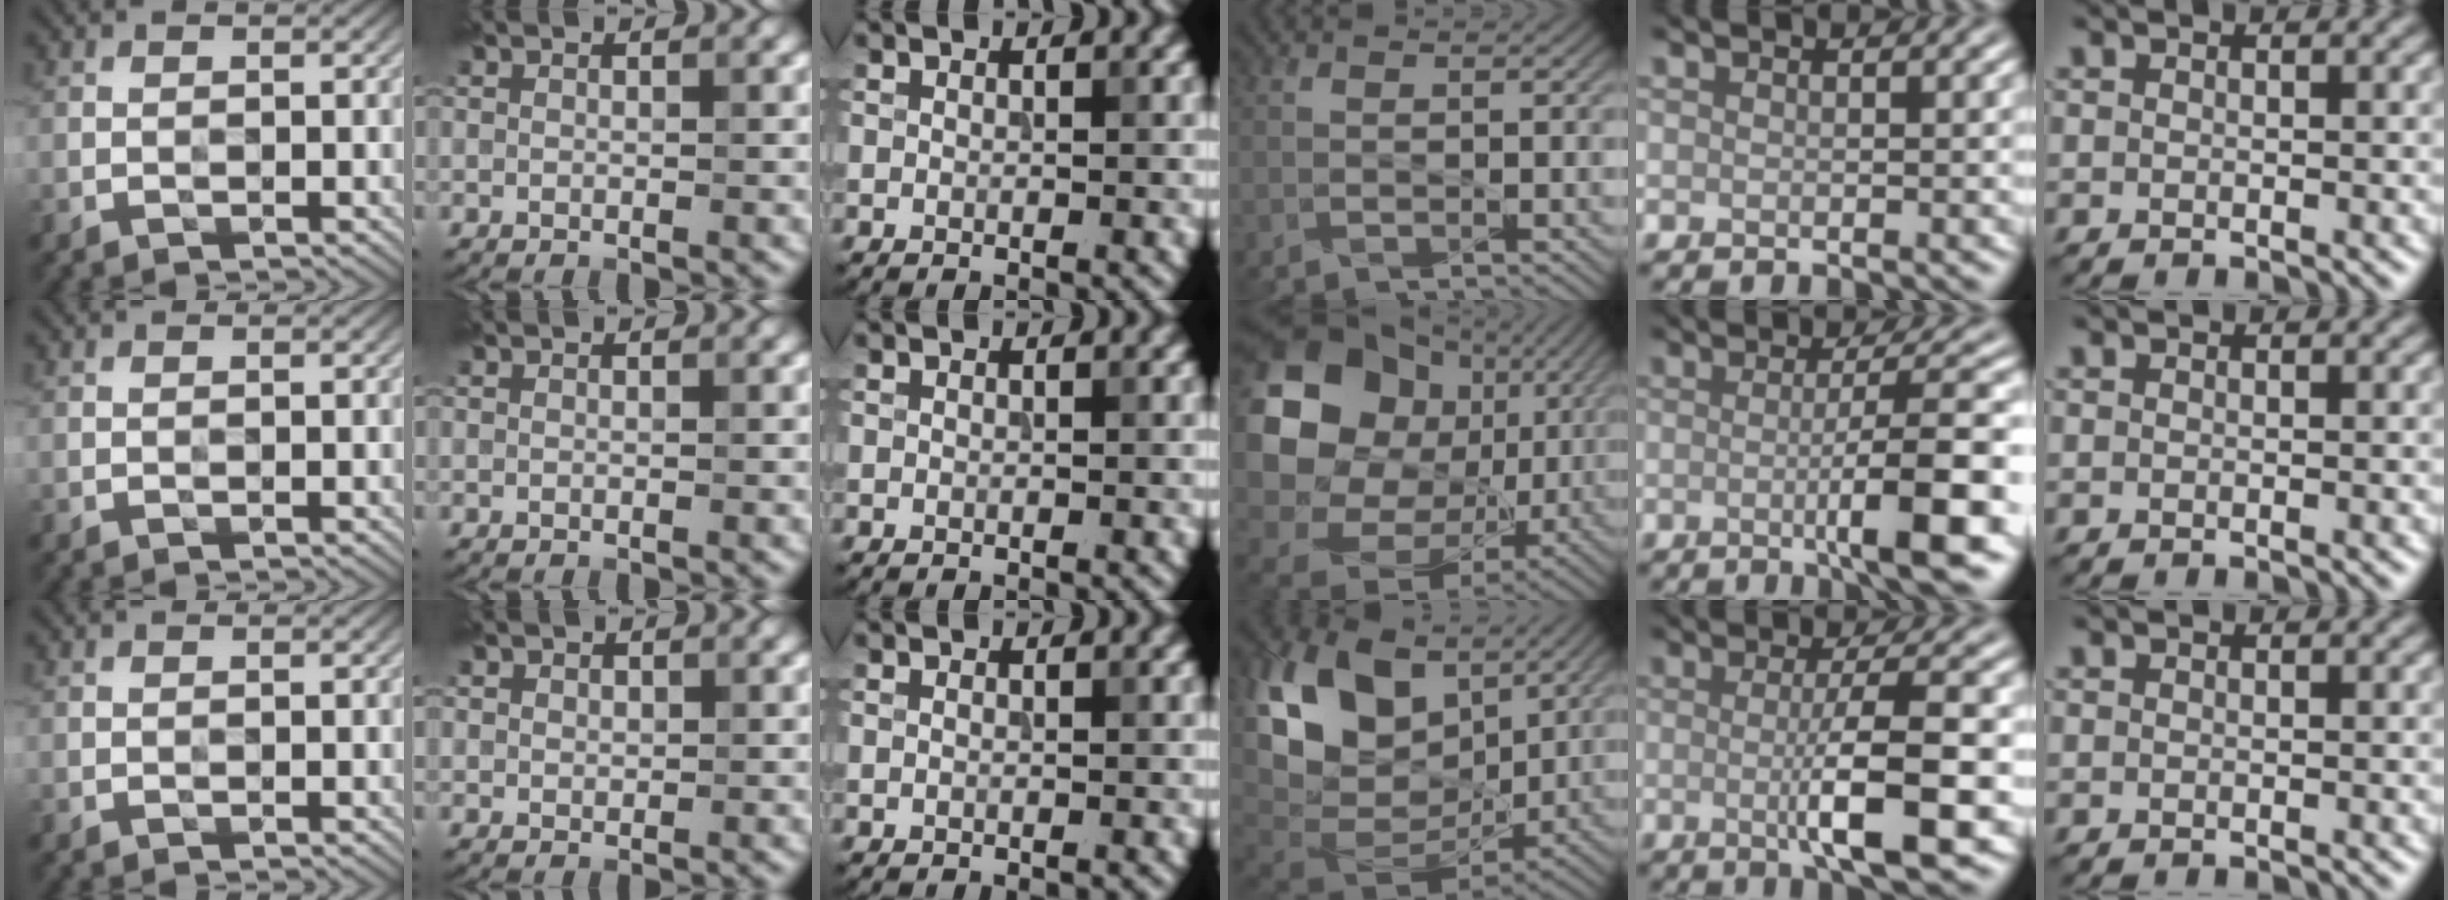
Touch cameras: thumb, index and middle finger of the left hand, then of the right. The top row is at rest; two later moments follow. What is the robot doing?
{"motion": "wipe", "object": "compact mirror"}